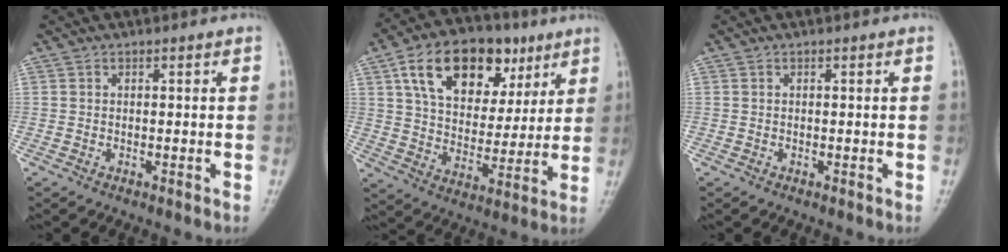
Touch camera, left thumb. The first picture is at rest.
{"total": 19.9, "force": [9.2, 12.4, 12.5], "torque": [-0.166, -0.014, 0.149]}
{"total": 0.0}